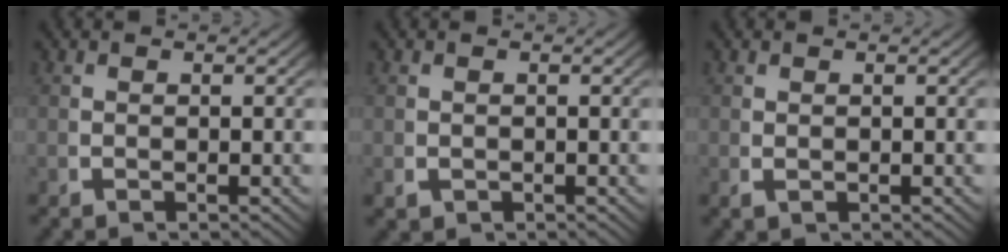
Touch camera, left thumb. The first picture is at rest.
{"total": 1.1, "force": [-0.3, 1.0, 0.4], "torque": [-0.013, -0.011, 0.003]}
{"total": 0.5, "force": [0.1, 0.3, 0.4], "torque": [-0.013, -0.006, 0.009]}